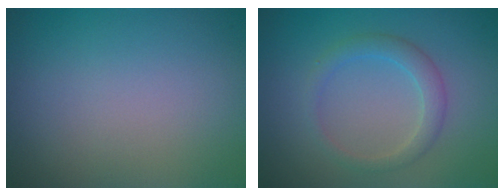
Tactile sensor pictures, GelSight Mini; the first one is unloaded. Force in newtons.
{"total": 2.2, "press": 2.2, "slide": 0.1}